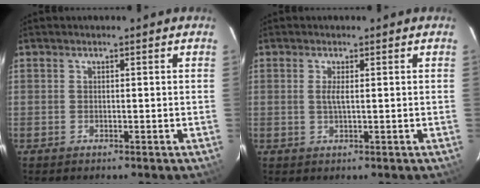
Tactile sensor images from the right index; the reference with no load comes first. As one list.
[{"total": 1.5, "force": [0.3, 0.1, 1.4], "torque": [-0.030, -0.001, 0.003]}]